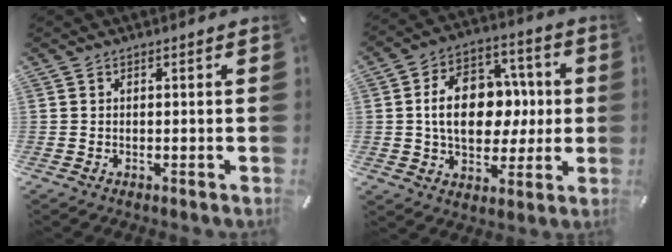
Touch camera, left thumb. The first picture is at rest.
{"total": 15.9, "force": [0.4, 11.7, 10.7], "torque": [-0.176, 0.009, 0.010]}